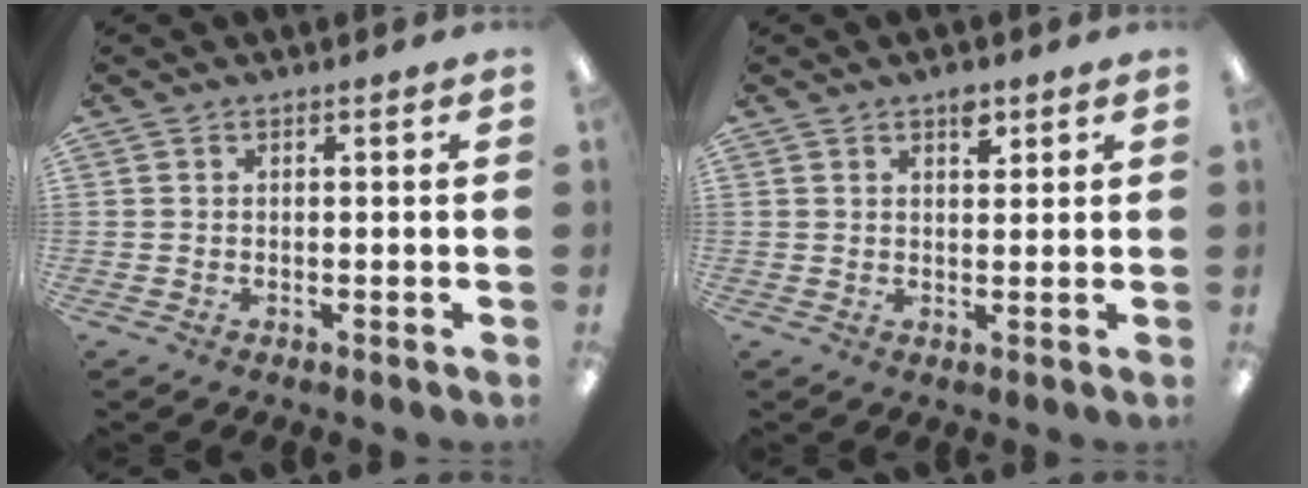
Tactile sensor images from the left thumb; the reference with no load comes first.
{"total": 3.4, "force": [2.2, 1.8, 2.0], "torque": [-0.010, -0.011, 0.032]}